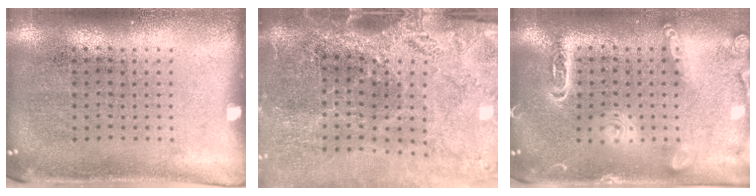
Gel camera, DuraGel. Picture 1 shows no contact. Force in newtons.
{"total": 4.2, "press": 3.4, "slide": 2.4}
{"total": 1.8, "press": 1.8, "slide": 0.1}